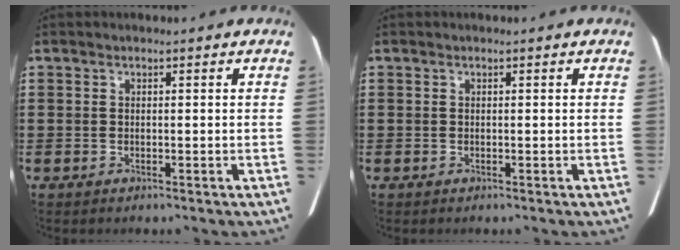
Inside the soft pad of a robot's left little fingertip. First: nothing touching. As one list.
[{"total": 0.0}]